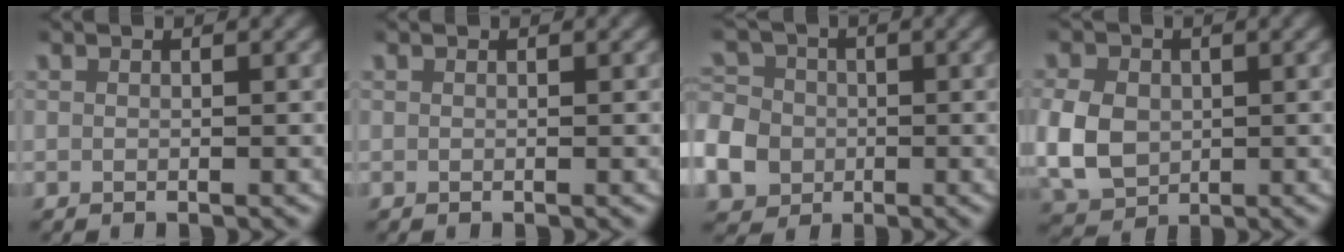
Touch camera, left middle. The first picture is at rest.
{"total": 0.0}
{"total": 9.3, "force": [-2.2, 8.4, 3.2], "torque": [-0.085, -0.035, -0.039]}
{"total": 7.4, "force": [-0.9, 6.4, 3.7], "torque": [-0.096, -0.023, -0.007]}